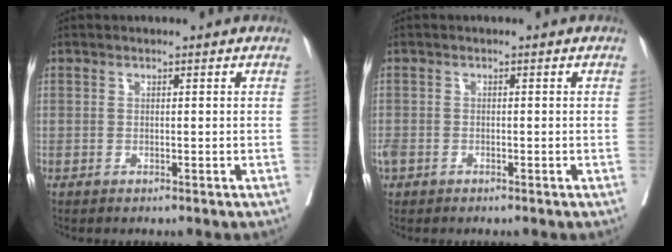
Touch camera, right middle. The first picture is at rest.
{"total": 2.1, "force": [-1.2, 1.4, 1.0], "torque": [-0.029, -0.003, -0.022]}